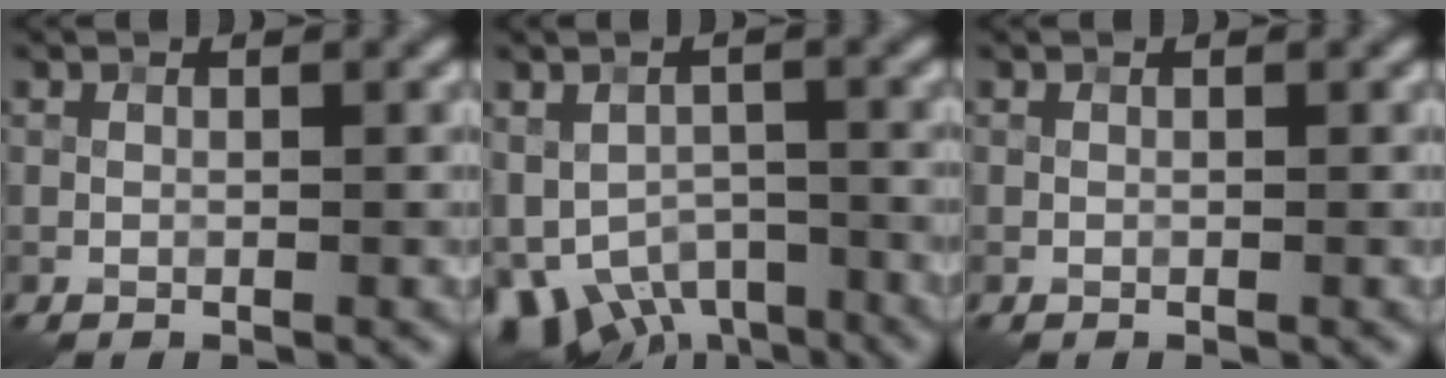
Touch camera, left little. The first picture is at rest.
{"total": 7.0, "force": [-4.1, 4.2, 3.8], "torque": [-0.064, -0.023, -0.063]}
{"total": 0.0}